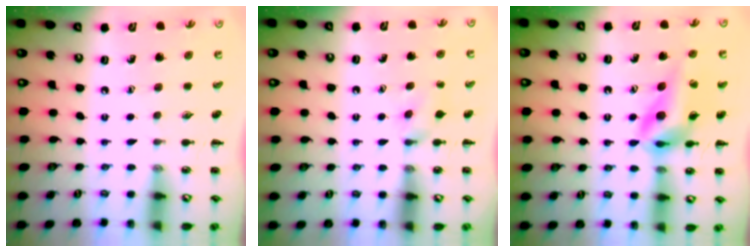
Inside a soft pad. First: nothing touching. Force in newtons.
{"total": 3.3, "press": 3.0, "slide": 1.4}
{"total": 11.4, "press": 10.8, "slide": 3.7}